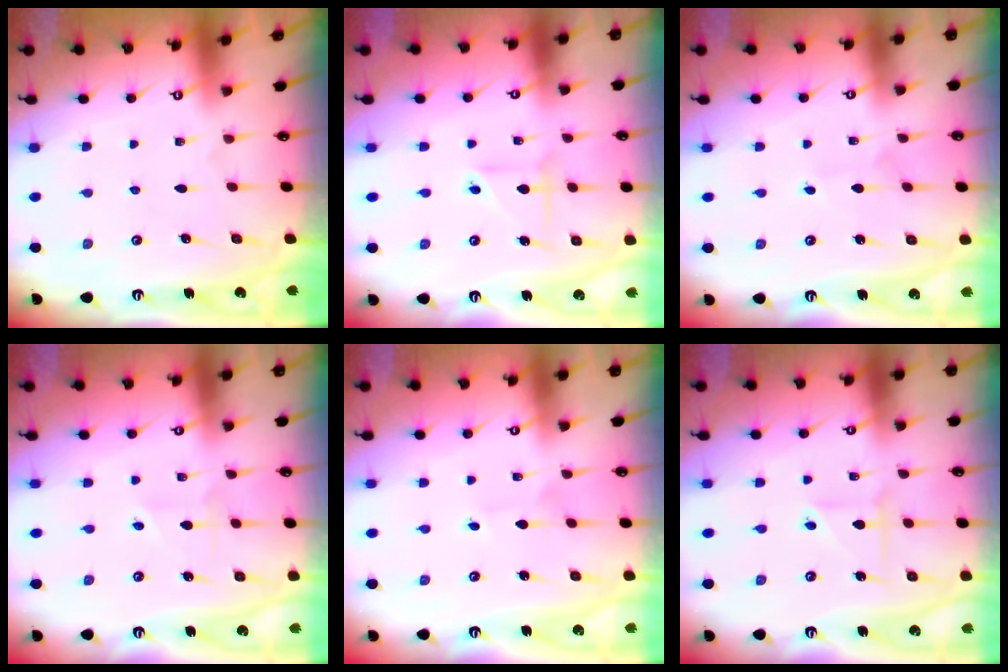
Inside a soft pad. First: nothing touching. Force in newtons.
{"total": 4.1, "press": 4.1, "slide": 0.3}
{"total": 1.5, "press": 1.4, "slide": 0.1}
{"total": 2.3, "press": 2.0, "slide": 1.0}
{"total": 1.9, "press": 1.9, "slide": 0.2}
{"total": 2.8, "press": 2.7, "slide": 0.6}